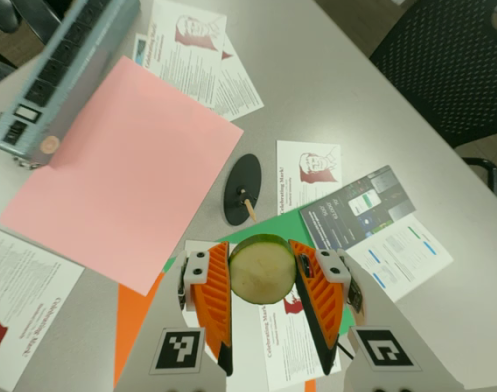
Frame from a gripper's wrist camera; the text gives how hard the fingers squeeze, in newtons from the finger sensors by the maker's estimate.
{"total": 11.7, "left": 11.7, "right": 11.7}